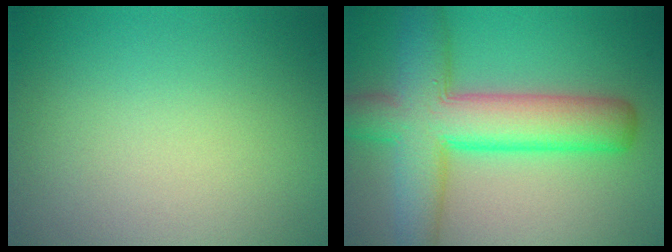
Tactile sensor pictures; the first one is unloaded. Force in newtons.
{"total": 9.2, "press": 9.2, "slide": 0.2}